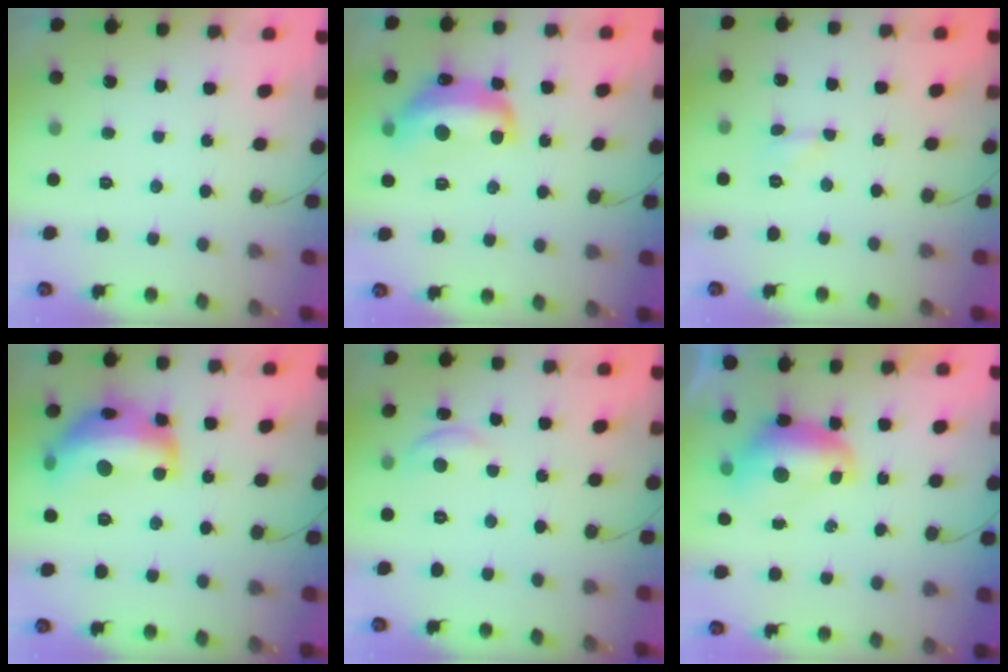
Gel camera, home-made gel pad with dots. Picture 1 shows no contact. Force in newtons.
{"total": 14.3, "press": 14.3, "slide": 1.3}
{"total": 2.9, "press": 2.9, "slide": 0.3}
{"total": 19.0, "press": 18.9, "slide": 1.1}
{"total": 5.8, "press": 5.7, "slide": 0.6}
{"total": 8.5, "press": 8.4, "slide": 0.9}